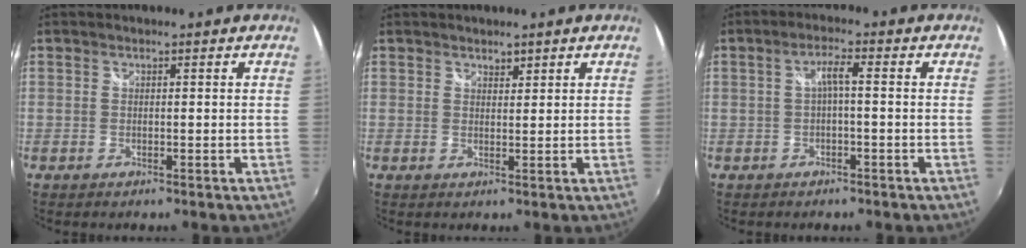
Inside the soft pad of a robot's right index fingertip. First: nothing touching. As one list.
[{"total": 1.3, "force": [1.1, 0.7, 0.2], "torque": [-0.003, 0.000, 0.017]}, {"total": 2.8, "force": [-0.4, 0.3, 2.7], "torque": [-0.052, 0.007, -0.006]}]